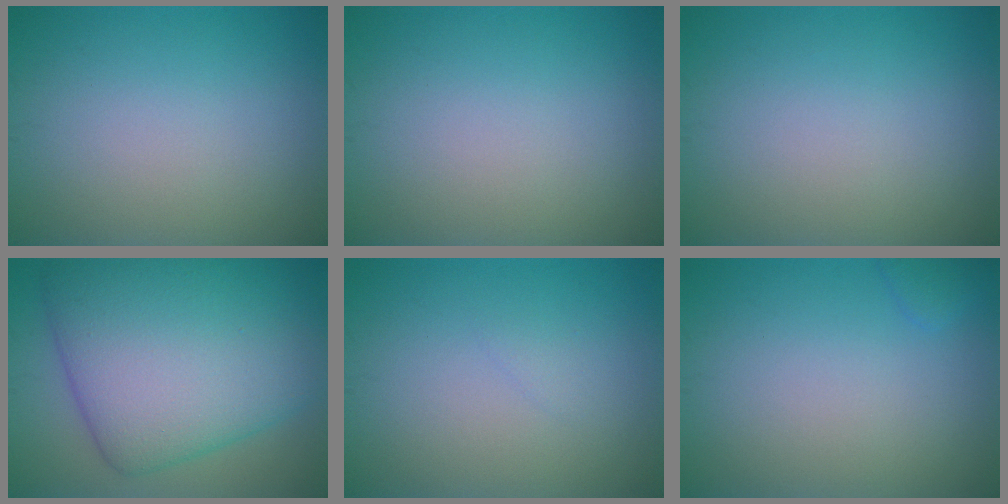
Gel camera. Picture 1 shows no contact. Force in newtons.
{"total": 0.0}
{"total": 0.0}
{"total": 13.6, "press": 13.6, "slide": 0.3}
{"total": 0.5, "press": 0.5, "slide": 0.1}
{"total": 0.8, "press": 0.8, "slide": 0.1}